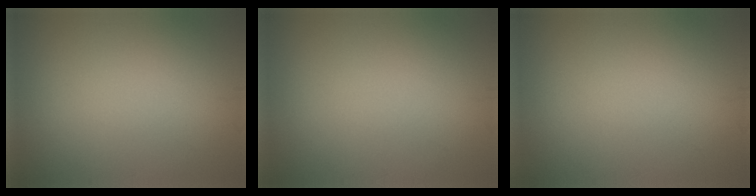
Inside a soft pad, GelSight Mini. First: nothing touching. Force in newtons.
{"total": 0.0}
{"total": 0.0}